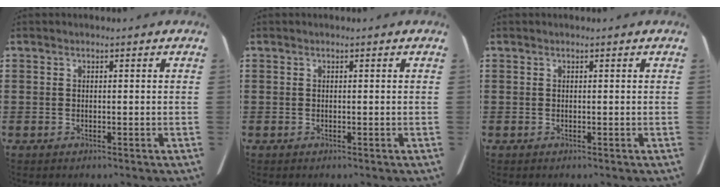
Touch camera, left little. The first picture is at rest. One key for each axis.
{"total": 0.0}
{"total": 0.0}